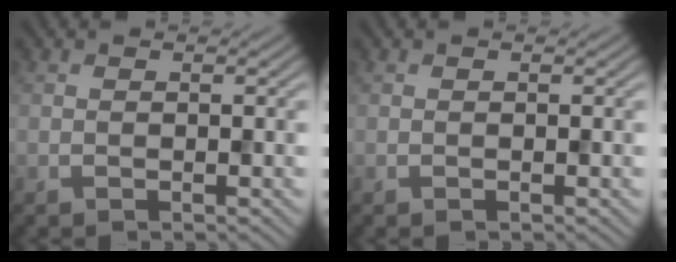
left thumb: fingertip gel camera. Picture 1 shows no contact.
{"total": 0.0}